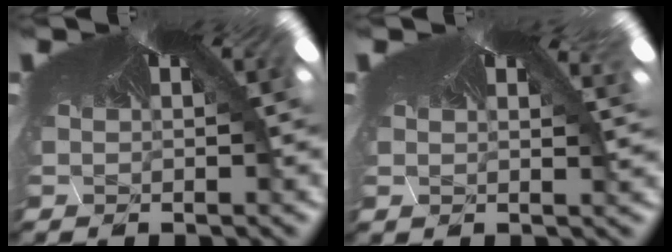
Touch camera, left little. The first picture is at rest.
{"total": 1.2, "force": [1.1, 0.2, -0.3], "torque": [-0.004, 0.006, 0.013]}